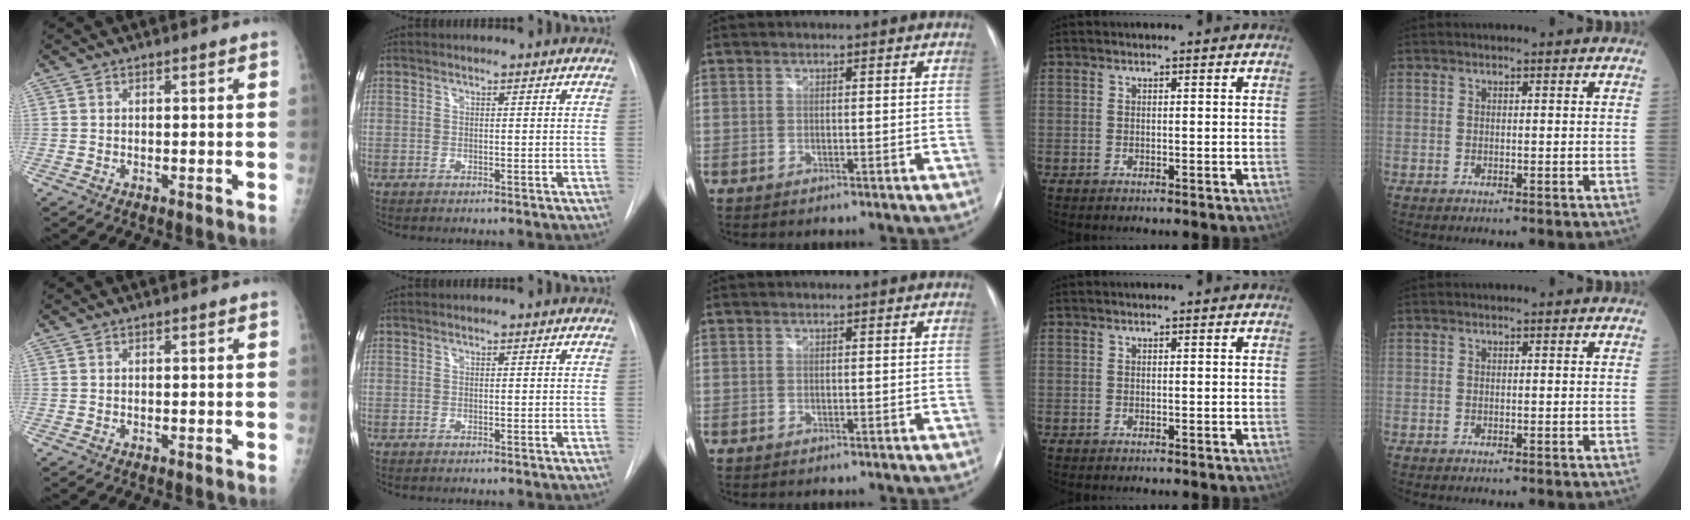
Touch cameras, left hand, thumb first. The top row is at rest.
{}